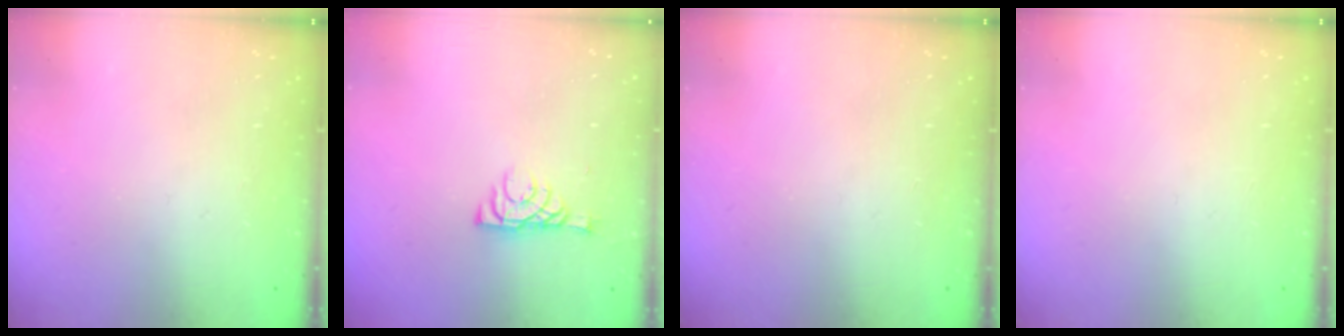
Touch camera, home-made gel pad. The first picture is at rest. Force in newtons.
{"total": 6.0, "press": 6.0, "slide": 0.7}
{"total": 0.0}
{"total": 0.0}